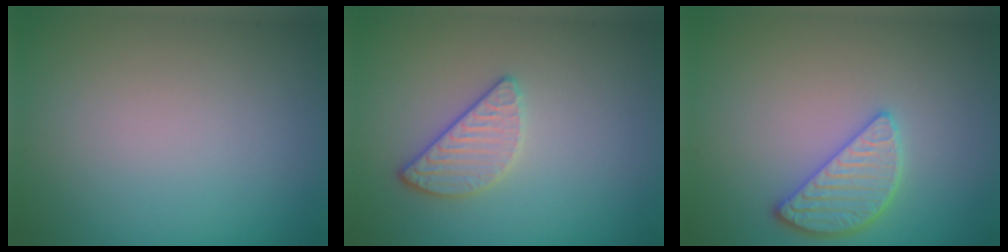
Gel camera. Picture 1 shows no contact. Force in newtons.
{"total": 2.5, "press": 2.3, "slide": 0.8}
{"total": 3.3, "press": 3.1, "slide": 1.0}